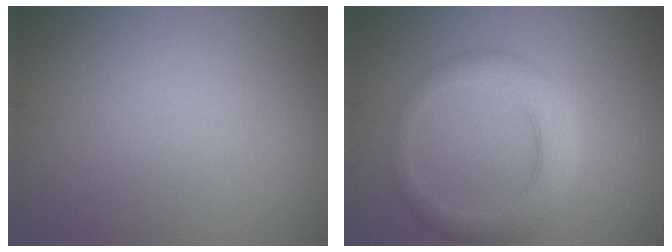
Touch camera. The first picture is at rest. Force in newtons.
{"total": 4.3, "press": 4.3, "slide": 0.1}